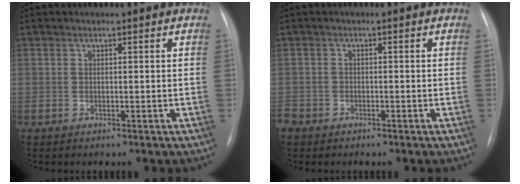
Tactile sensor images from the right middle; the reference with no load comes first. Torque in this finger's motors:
{"motor_torque": [0.89, -0.90, 0.14, 0.04]}